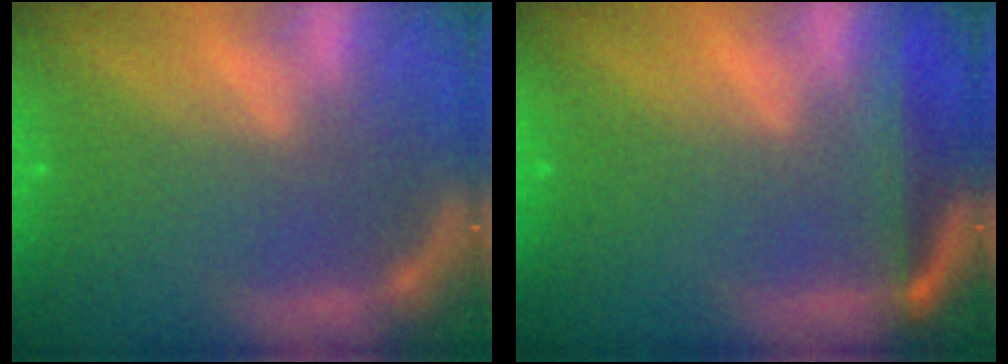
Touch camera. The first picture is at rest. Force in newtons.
{"total": 4.5}